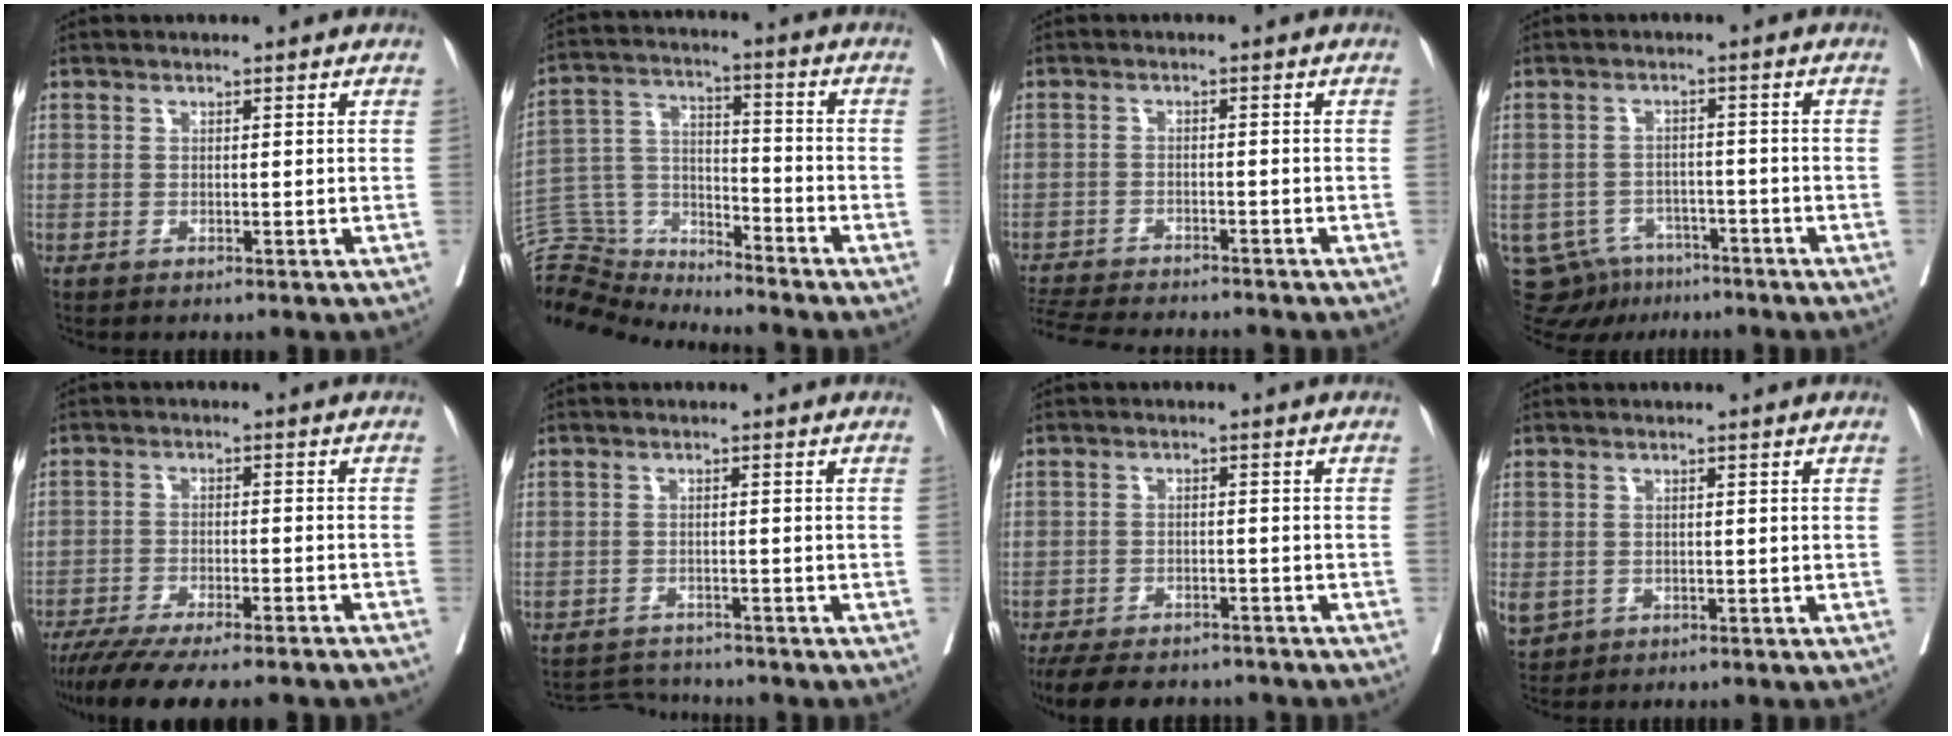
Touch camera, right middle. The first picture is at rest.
{"total": 11.0, "force": [-10.8, 1.6, -0.9], "torque": [0.007, 0.061, -0.207]}
{"total": 12.0, "force": [-11.0, 1.9, 4.4], "torque": [-0.083, -0.013, -0.164]}
{"total": 10.2, "force": [-7.7, 6.2, 2.2], "torque": [-0.049, 0.004, -0.106]}
{"total": 16.8, "force": [-14.4, 1.9, 8.5], "torque": [-0.130, -0.033, -0.209]}
{"total": 3.5, "force": [-3.4, 0.3, -0.7], "torque": [0.011, -0.007, -0.057]}
{"total": 12.9, "force": [-11.0, 4.7, 4.9], "torque": [-0.098, -0.005, -0.151]}
{"total": 5.1, "force": [-1.8, 4.4, 1.9], "torque": [-0.054, -0.003, -0.021]}